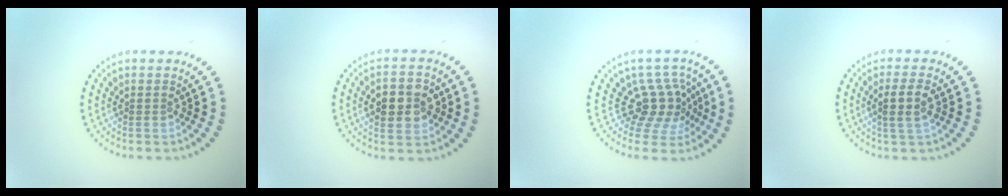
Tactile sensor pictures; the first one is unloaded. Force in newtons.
{"total": 4.5, "press": 4.5, "slide": 0.0}
{"total": 3.9, "press": 2.8, "slide": 2.8}
{"total": 2.3, "press": 2.0, "slide": 1.0}